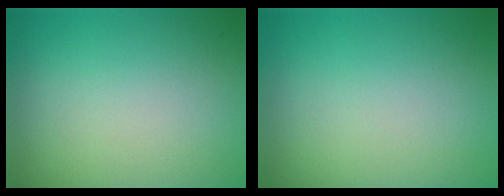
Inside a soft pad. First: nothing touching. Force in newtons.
{"total": 0.0}